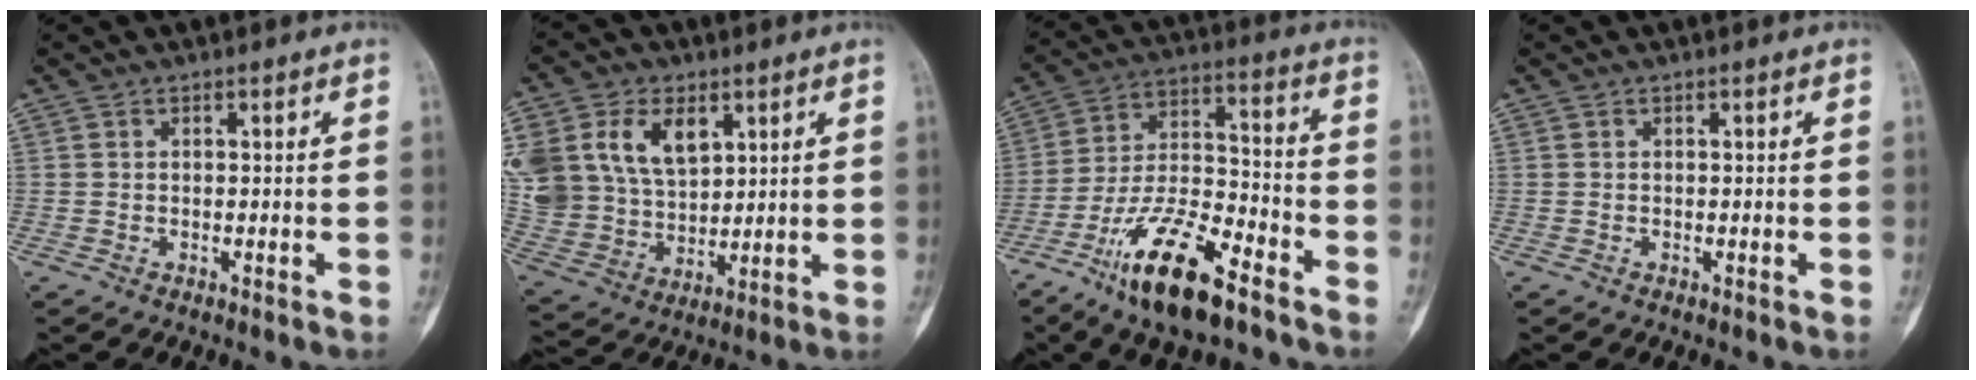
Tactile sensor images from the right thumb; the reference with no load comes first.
{"total": 22.3, "force": [8.4, 15.5, 13.7], "torque": [-0.305, 0.013, 0.177]}
{"total": 17.2, "force": [-11.0, 5.4, 12.0], "torque": [-0.213, 0.068, -0.202]}
{"total": 0.0}